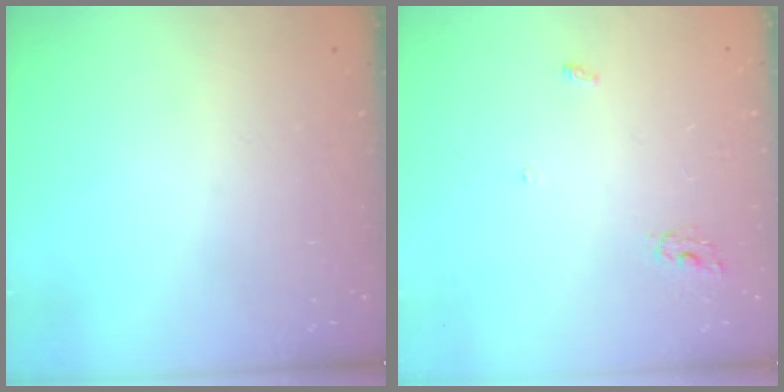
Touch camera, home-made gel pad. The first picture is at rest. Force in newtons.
{"total": 3.4, "press": 3.3, "slide": 0.3}